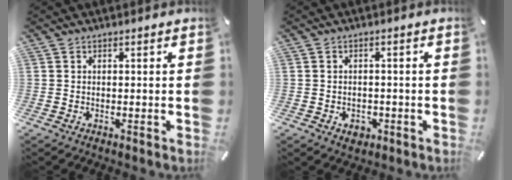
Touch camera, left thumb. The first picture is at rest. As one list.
[{"total": 3.1, "force": [-1.3, 2.4, 1.4], "torque": [-0.024, 0.007, -0.023]}]